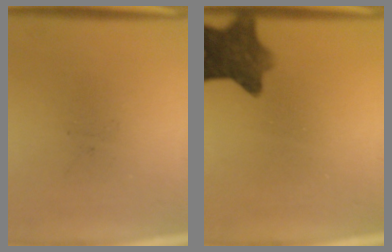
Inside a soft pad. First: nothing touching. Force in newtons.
{"total": 8.5}